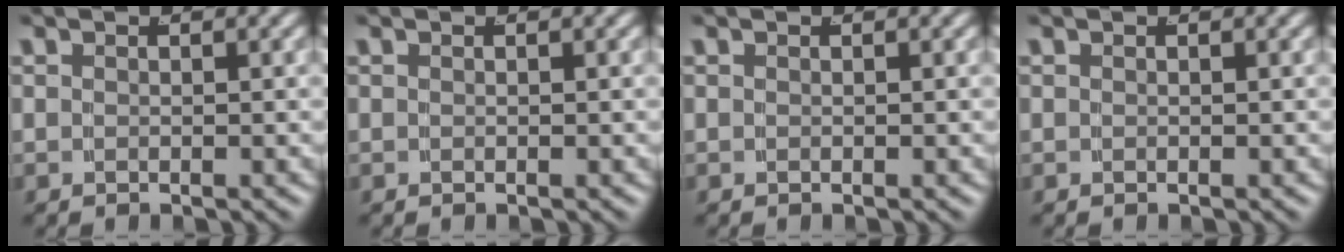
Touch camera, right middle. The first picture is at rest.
{"total": 0.0}
{"total": 0.0}
{"total": 0.0}